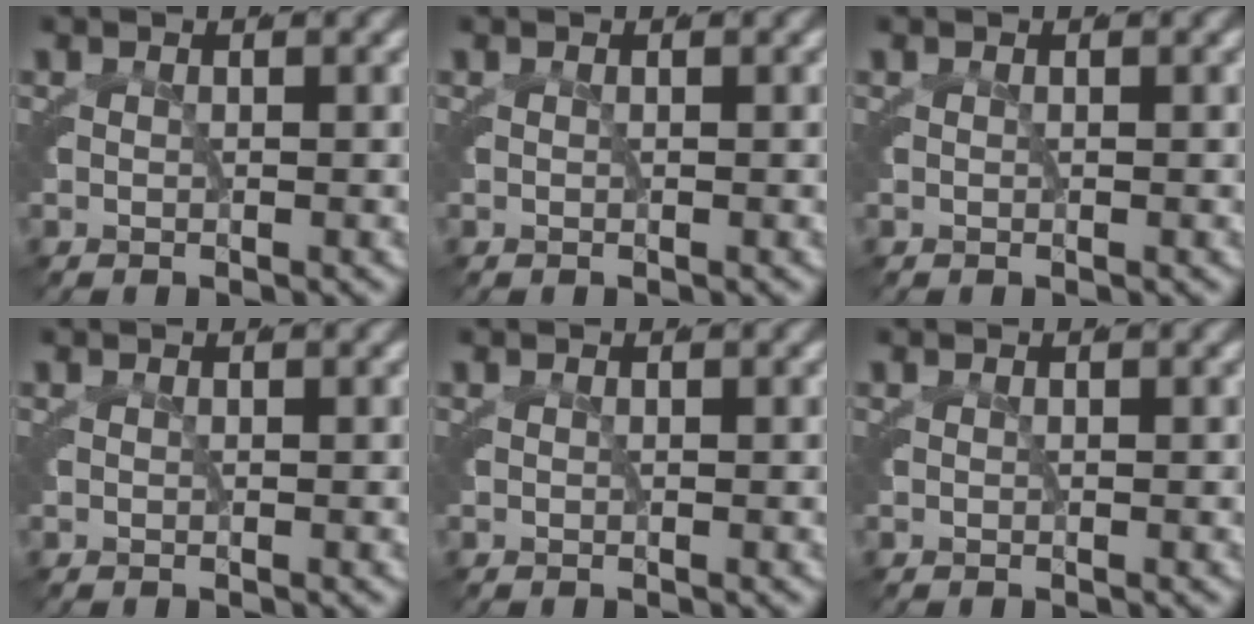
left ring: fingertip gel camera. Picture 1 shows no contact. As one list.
[{"total": 0.0}, {"total": 0.0}, {"total": 0.0}, {"total": 0.0}, {"total": 0.0}]